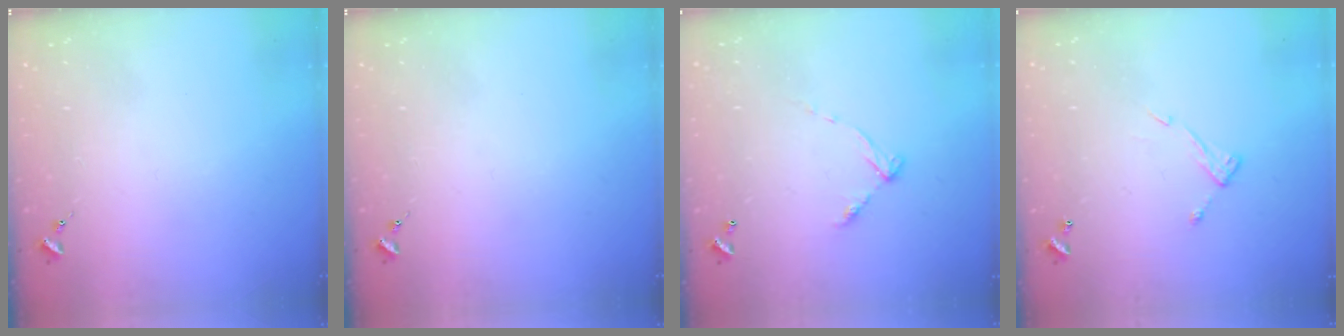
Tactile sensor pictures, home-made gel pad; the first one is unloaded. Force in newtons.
{"total": 0.0}
{"total": 5.8, "press": 5.8, "slide": 0.4}
{"total": 7.0, "press": 7.0, "slide": 0.4}